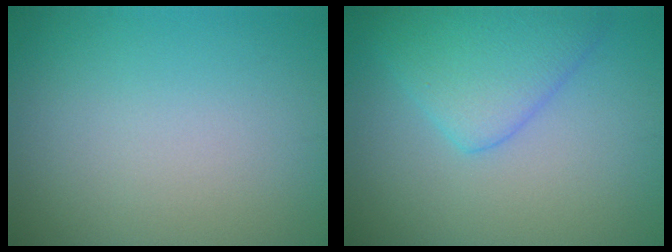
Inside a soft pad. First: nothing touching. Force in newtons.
{"total": 4.5, "press": 4.5, "slide": 0.1}